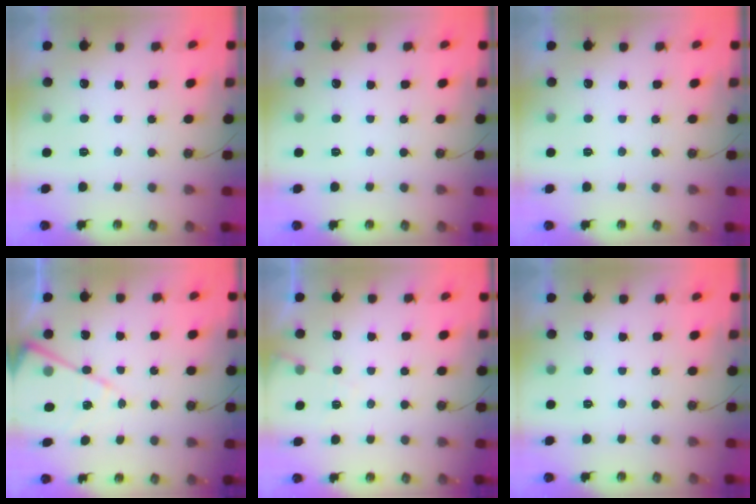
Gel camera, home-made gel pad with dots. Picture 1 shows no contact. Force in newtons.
{"total": 0.0}
{"total": 0.0}
{"total": 13.1, "press": 13.0, "slide": 1.2}
{"total": 4.6, "press": 4.5, "slide": 0.6}
{"total": 0.0}